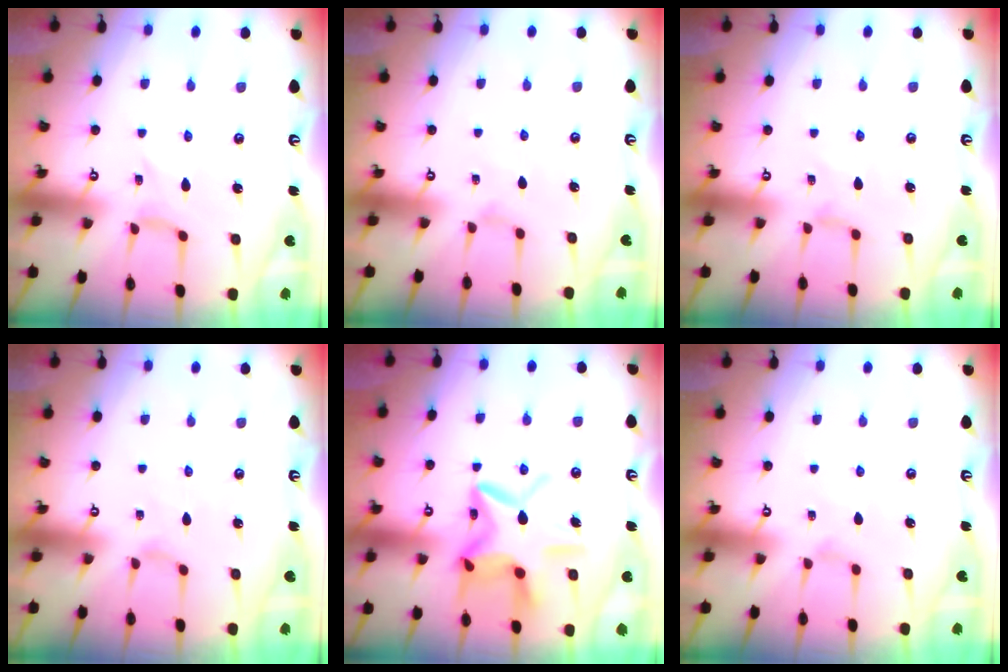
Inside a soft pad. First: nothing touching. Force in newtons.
{"total": 2.7, "press": 2.6, "slide": 0.4}
{"total": 2.2, "press": 2.1, "slide": 0.5}
{"total": 1.1, "press": 1.1, "slide": 0.3}
{"total": 15.3, "press": 15.2, "slide": 1.4}
{"total": 2.7, "press": 2.6, "slide": 0.4}